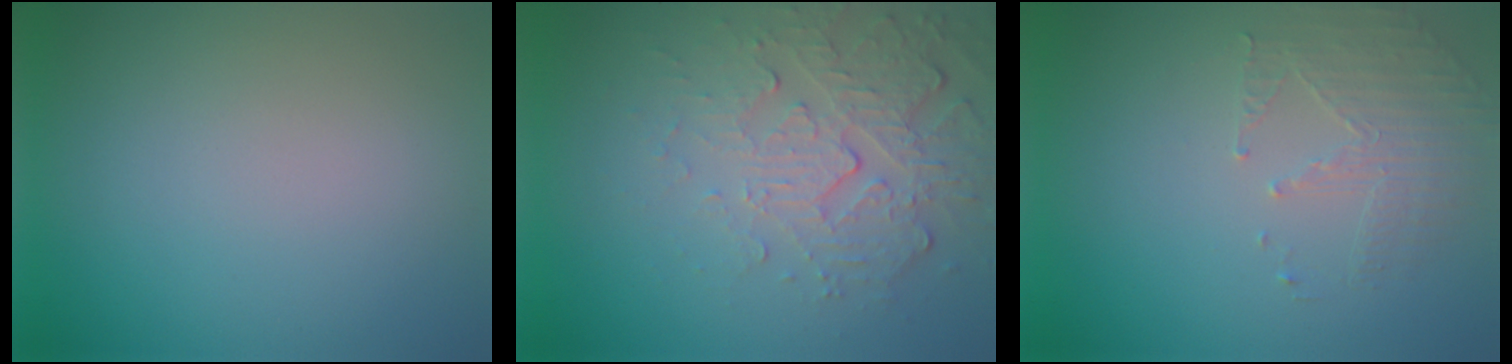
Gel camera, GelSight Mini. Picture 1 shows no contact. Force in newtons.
{"total": 5.4, "press": 3.7, "slide": 4.0}
{"total": 1.8, "press": 1.1, "slide": 1.4}